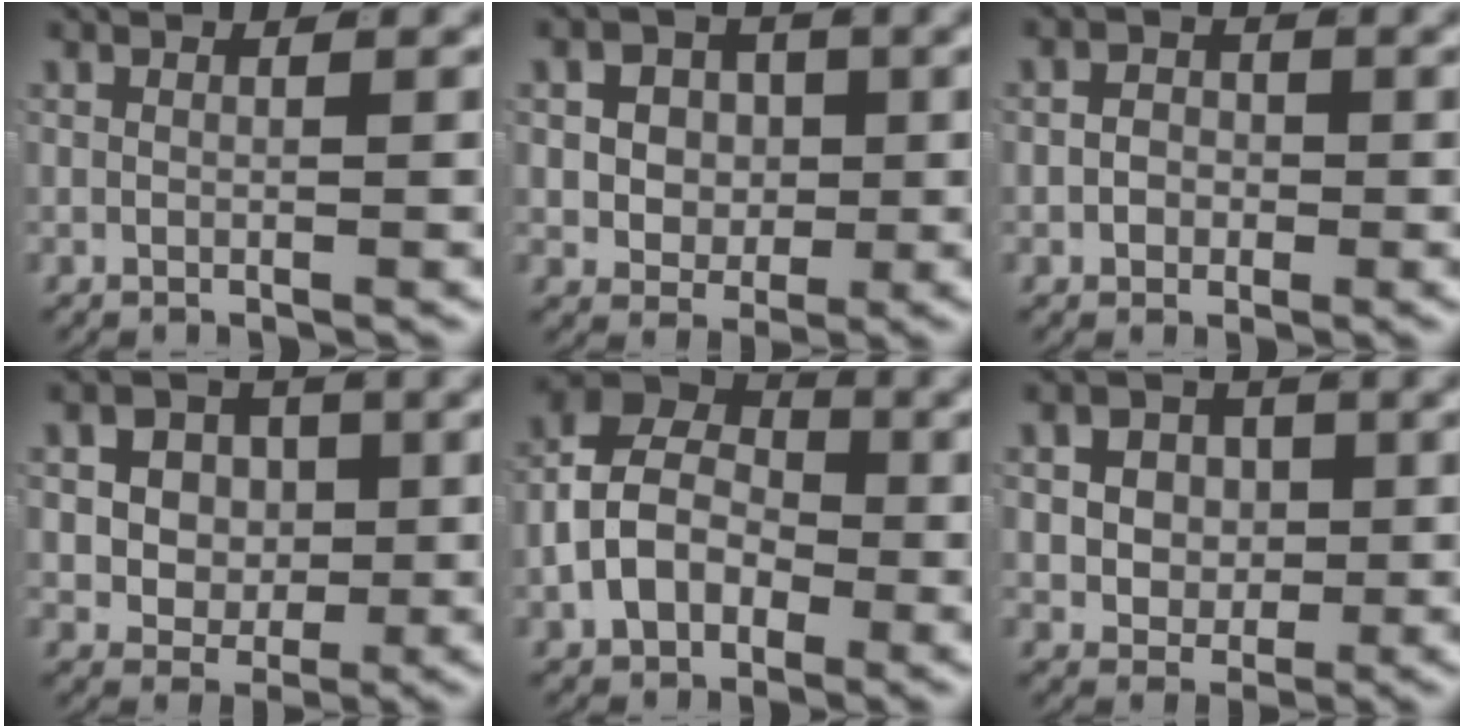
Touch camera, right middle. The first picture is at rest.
{"total": 5.8, "force": [-0.4, 5.2, 2.6], "torque": [-0.042, -0.017, -0.006]}
{"total": 1.7, "force": [-0.7, 1.4, 0.7], "torque": [0.003, -0.001, -0.016]}
{"total": 7.0, "force": [-0.8, 6.3, 2.9], "torque": [-0.054, -0.020, -0.015]}
{"total": 7.8, "force": [-0.5, 5.9, 5.0], "torque": [-0.086, 0.002, -0.018]}
{"total": 5.2, "force": [-0.2, 4.6, 2.4], "torque": [-0.037, -0.016, 0.000]}